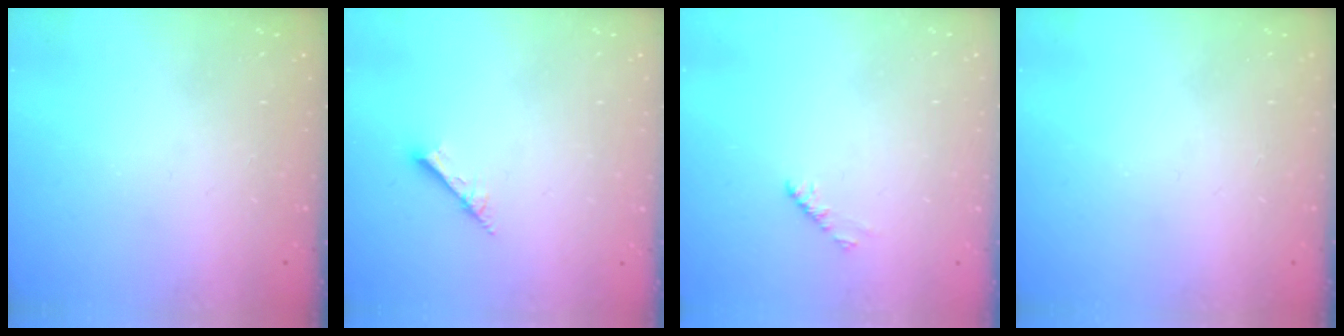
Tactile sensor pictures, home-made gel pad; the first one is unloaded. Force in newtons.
{"total": 1.7, "press": 1.6, "slide": 0.1}
{"total": 3.4, "press": 3.3, "slide": 0.5}
{"total": 0.0}